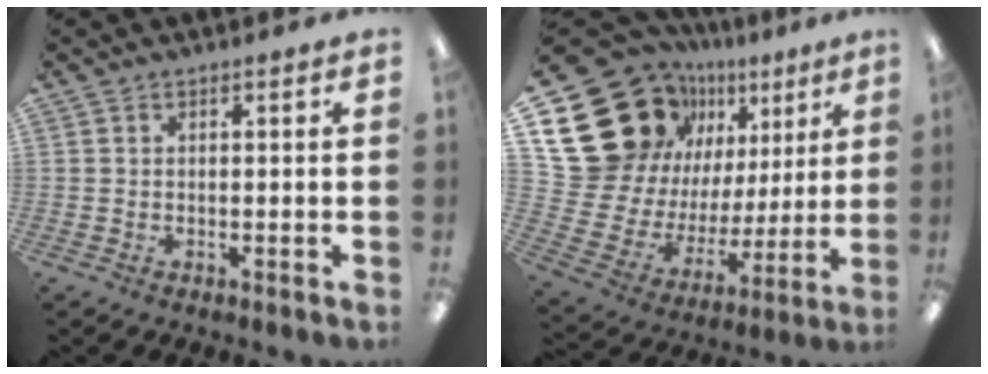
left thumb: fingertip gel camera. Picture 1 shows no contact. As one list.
[{"total": 24.0, "force": [12.4, 17.7, 10.6], "torque": [-0.203, -0.083, 0.262]}]